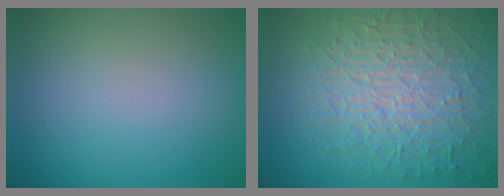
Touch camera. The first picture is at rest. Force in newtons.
{"total": 9.4, "press": 6.3, "slide": 7.0}